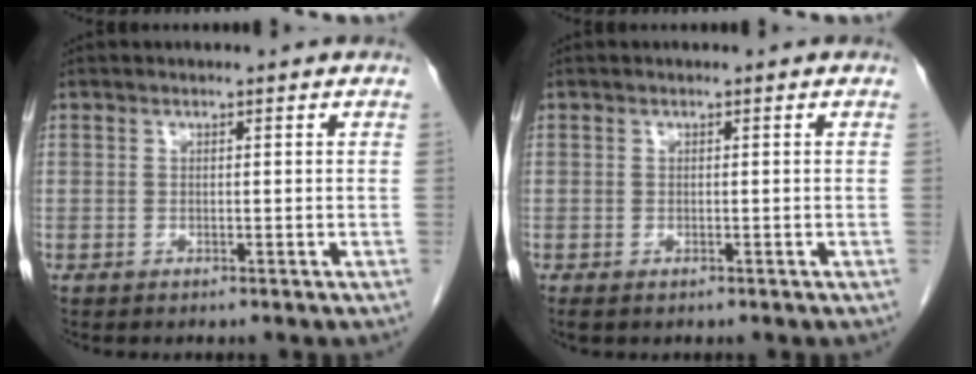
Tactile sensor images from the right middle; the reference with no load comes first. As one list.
[{"total": 1.1, "force": [-0.7, 0.6, 0.6], "torque": [-0.008, -0.001, -0.006]}]